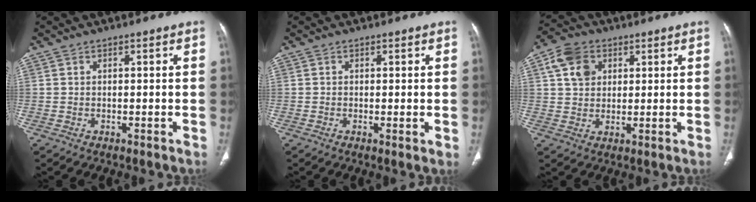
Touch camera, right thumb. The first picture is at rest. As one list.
[{"total": 1.3, "force": [0.0, 0.2, 1.3], "torque": [-0.025, -0.007, -0.003]}, {"total": 7.7, "force": [2.7, 6.0, 4.0], "torque": [-0.053, -0.001, 0.046]}]